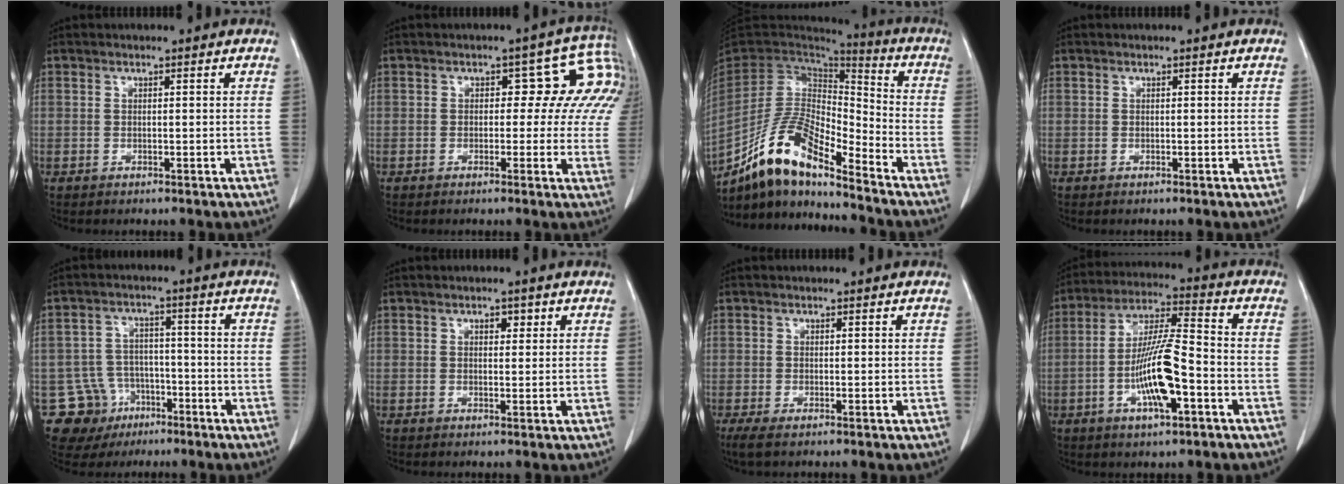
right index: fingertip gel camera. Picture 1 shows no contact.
{"total": 7.4, "force": [2.7, 4.7, 5.0], "torque": [-0.050, 0.024, 0.012]}
{"total": 14.1, "force": [-11.3, 2.9, 7.9], "torque": [-0.156, 0.013, -0.211]}
{"total": 0.0}
{"total": 10.1, "force": [-5.1, 8.6, 1.0], "torque": [-0.029, 0.030, -0.067]}
{"total": 1.6, "force": [0.8, 0.9, 1.1], "torque": [-0.013, 0.000, 0.010]}
{"total": 2.0, "force": [-1.0, 0.7, 1.7], "torque": [-0.035, -0.004, -0.018]}
{"total": 11.9, "force": [-3.9, 1.9, 11.1], "torque": [-0.212, 0.002, -0.071]}